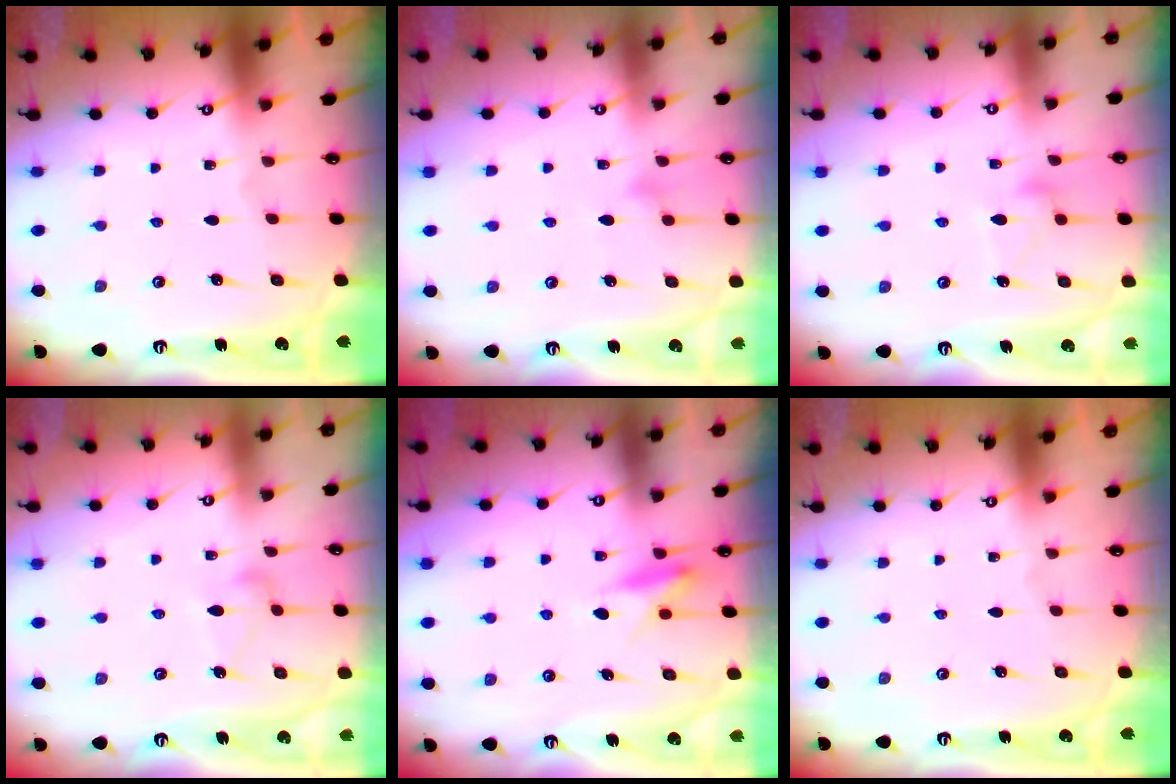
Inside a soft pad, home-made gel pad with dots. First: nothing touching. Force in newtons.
{"total": 7.9, "press": 7.9, "slide": 0.4}
{"total": 11.0, "press": 11.0, "slide": 0.4}
{"total": 7.2, "press": 7.2, "slide": 0.4}
{"total": 8.0, "press": 7.9, "slide": 0.9}
{"total": 0.0}